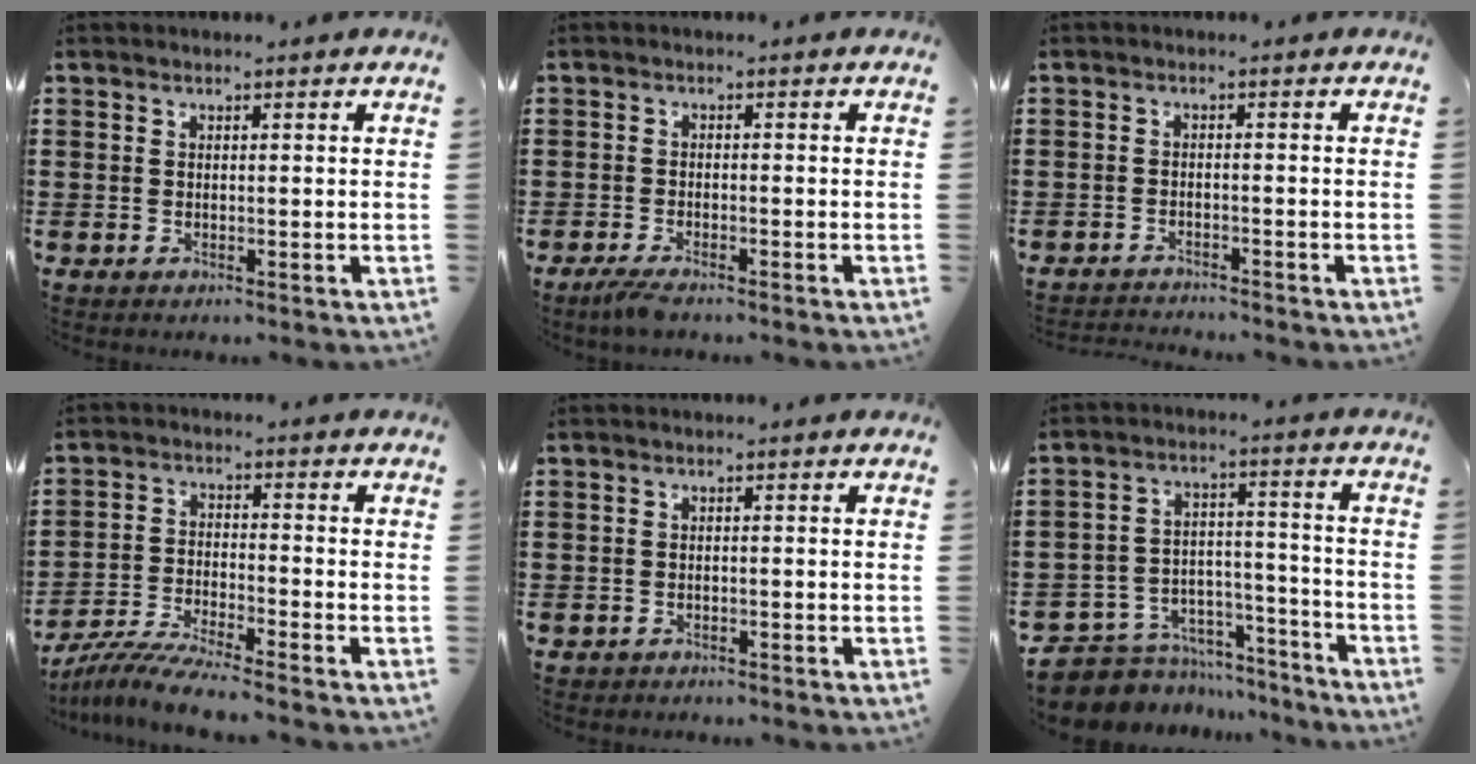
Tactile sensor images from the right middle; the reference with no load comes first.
{"total": 2.1, "force": [-1.7, 0.1, 1.2], "torque": [-0.035, -0.004, -0.036]}
{"total": 1.8, "force": [-1.8, 0.0, 0.0], "torque": [-0.006, 0.000, -0.039]}
{"total": 6.0, "force": [-5.7, -0.4, 2.0], "torque": [-0.050, -0.017, -0.115]}
{"total": 0.7, "force": [-0.7, 0.2, -0.1], "torque": [0.001, 0.003, -0.016]}
{"total": 6.4, "force": [-5.8, 2.7, 0.5], "torque": [-0.024, 0.014, -0.116]}